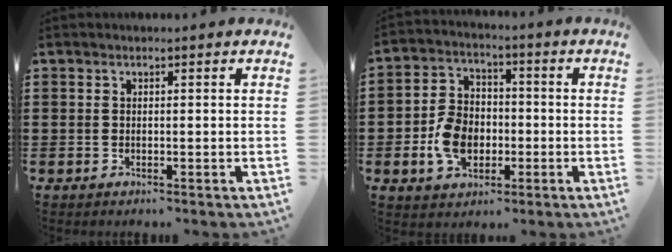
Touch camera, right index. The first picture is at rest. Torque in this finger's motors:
{"motor_torque": [1.07, -1.07, 0.42, 0.09]}